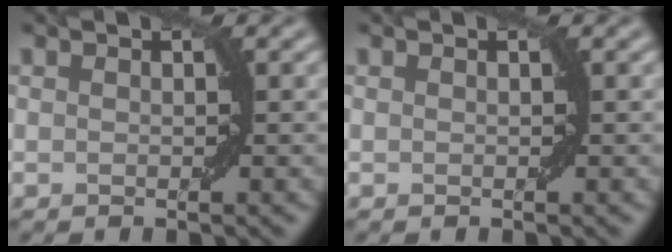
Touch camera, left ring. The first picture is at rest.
{"total": 0.0}